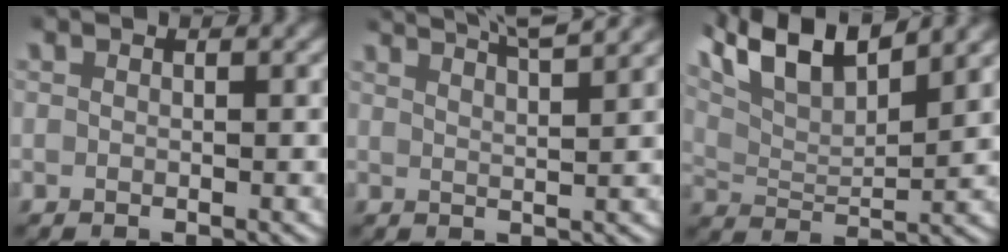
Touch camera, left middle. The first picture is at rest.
{"total": 7.2, "force": [5.9, 2.2, 3.5], "torque": [-0.051, 0.016, 0.087]}
{"total": 9.3, "force": [5.0, 5.5, 5.6], "torque": [-0.122, 0.000, 0.082]}